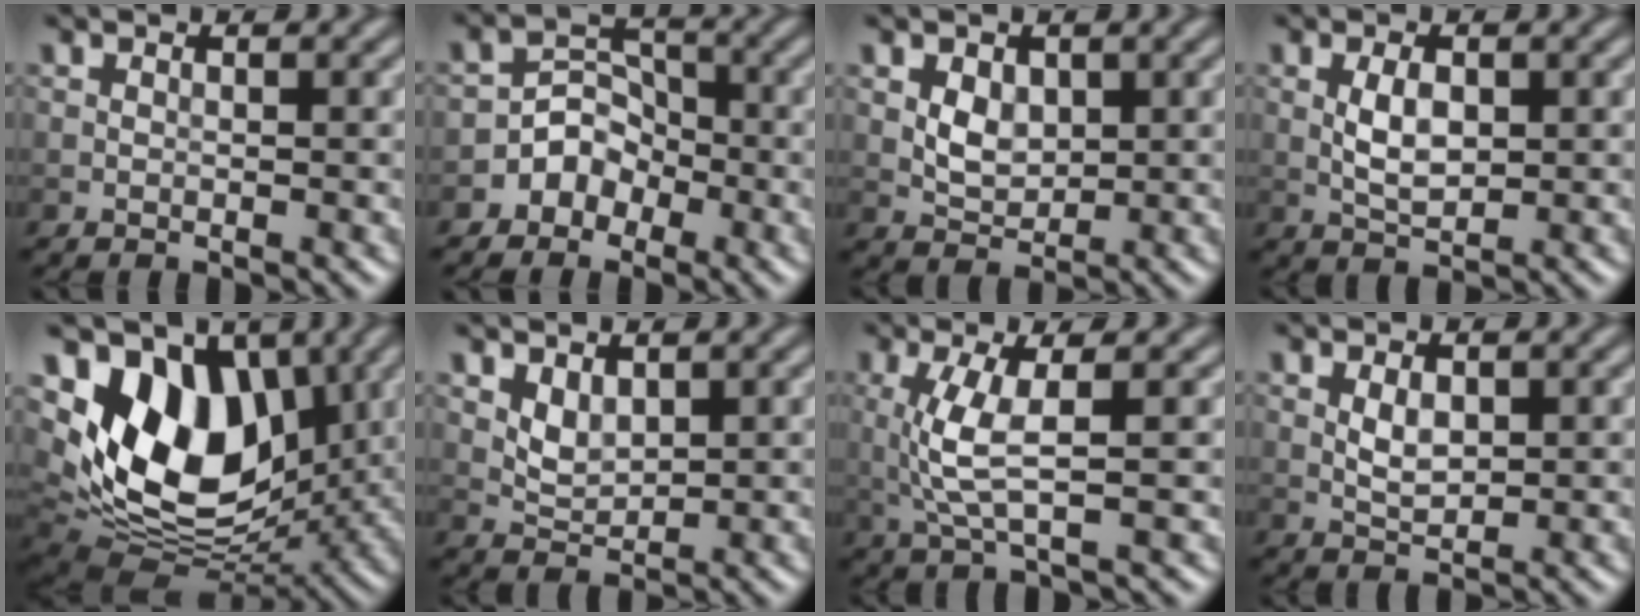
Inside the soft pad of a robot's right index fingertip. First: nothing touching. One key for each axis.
{"total": 3.1, "fx": -1.7, "fy": 2.5, "fz": 0.8, "tx": 0.022, "ty": 0.017, "tz": -0.044}
{"total": 2.5, "fx": 0.6, "fy": 1.8, "fz": 1.6, "tx": -0.030, "ty": -0.003, "tz": 0.013}
{"total": 2.8, "fx": 0.2, "fy": 1.4, "fz": 2.4, "tx": -0.050, "ty": 0.000, "tz": 0.006}
{"total": 11.4, "fx": 3.4, "fy": 7.3, "fz": 8.1, "tx": -0.141, "ty": -0.012, "tz": 0.060}
{"total": 2.0, "fx": 1.0, "fy": 1.2, "fz": 1.2, "tx": -0.028, "ty": -0.005, "tz": 0.025}
{"total": 3.9, "fx": 0.3, "fy": 0.8, "fz": 3.8, "tx": -0.092, "ty": -0.002, "tz": 0.010}
{"total": 1.9, "fx": 0.4, "fy": 1.0, "fz": 1.5, "tx": -0.032, "ty": -0.001, "tz": 0.011}